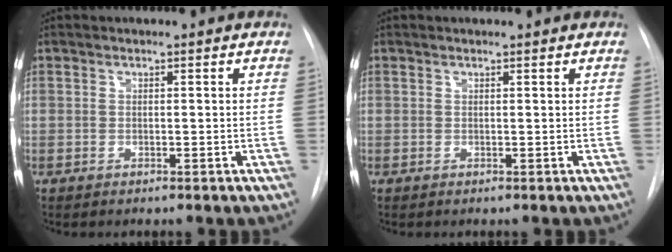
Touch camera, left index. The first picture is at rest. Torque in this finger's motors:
{"motor_torque": [-0.31, -0.33, -0.45, -0.05]}